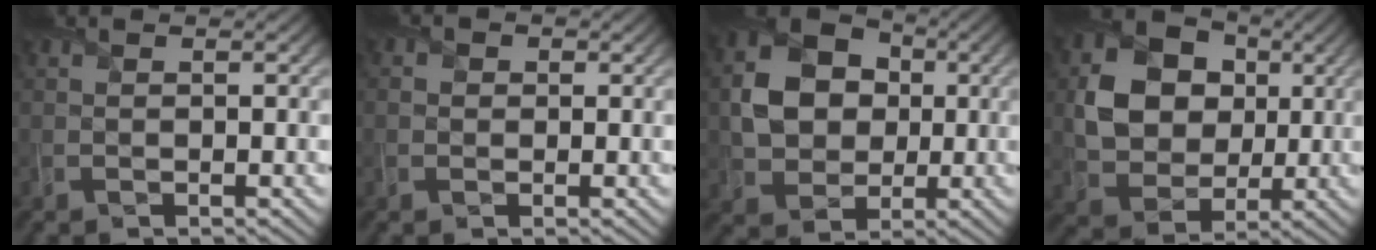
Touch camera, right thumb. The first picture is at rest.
{"total": 1.5, "force": [0.0, 1.4, 0.4], "torque": [-0.011, 0.000, -0.010]}
{"total": 9.1, "force": [0.4, 7.3, 5.3], "torque": [-0.117, 0.004, 0.000]}
{"total": 10.2, "force": [1.5, 8.4, 5.6], "torque": [-0.124, -0.003, 0.022]}